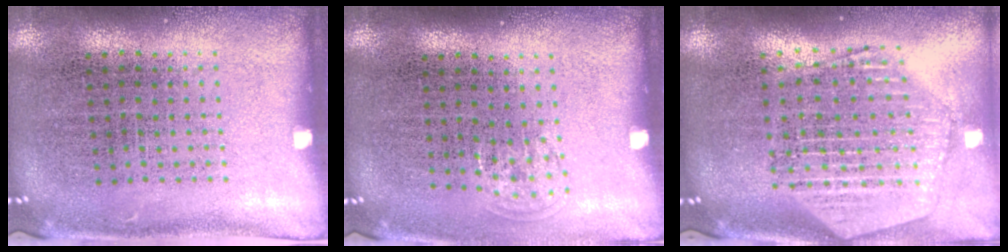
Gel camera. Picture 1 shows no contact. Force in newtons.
{"total": 0.8, "press": 0.6, "slide": 0.5}
{"total": 2.6, "press": 2.2, "slide": 1.3}